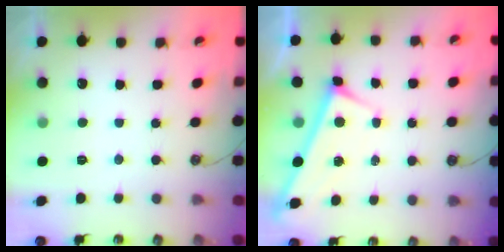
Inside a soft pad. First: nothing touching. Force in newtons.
{"total": 3.2, "press": 3.1, "slide": 0.3}